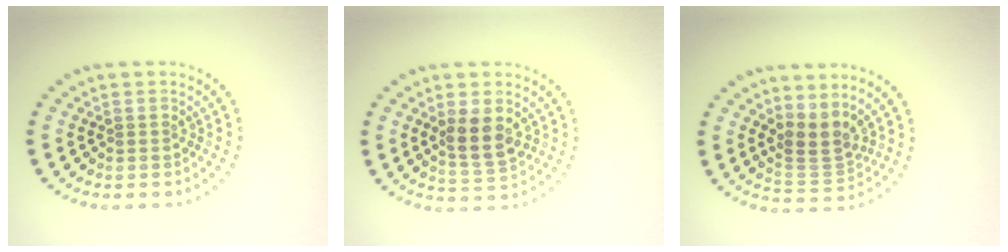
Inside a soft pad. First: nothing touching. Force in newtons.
{"total": 3.4, "press": 3.3, "slide": 0.9}
{"total": 2.8, "press": 2.1, "slide": 1.9}